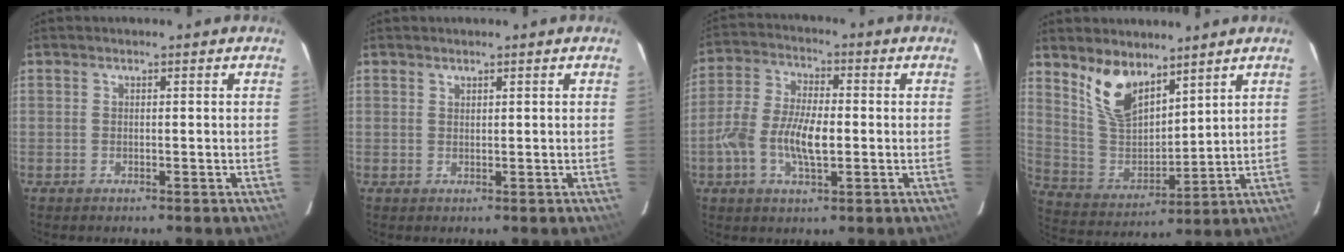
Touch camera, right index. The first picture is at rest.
{"total": 0.6, "force": [0.6, 0.2, 0.0], "torque": [0.000, 0.001, 0.011]}
{"total": 10.1, "force": [-2.1, 4.4, 8.9], "torque": [-0.182, 0.005, -0.042]}
{"total": 11.5, "force": [8.0, 5.3, 6.4], "torque": [-0.127, 0.000, 0.168]}